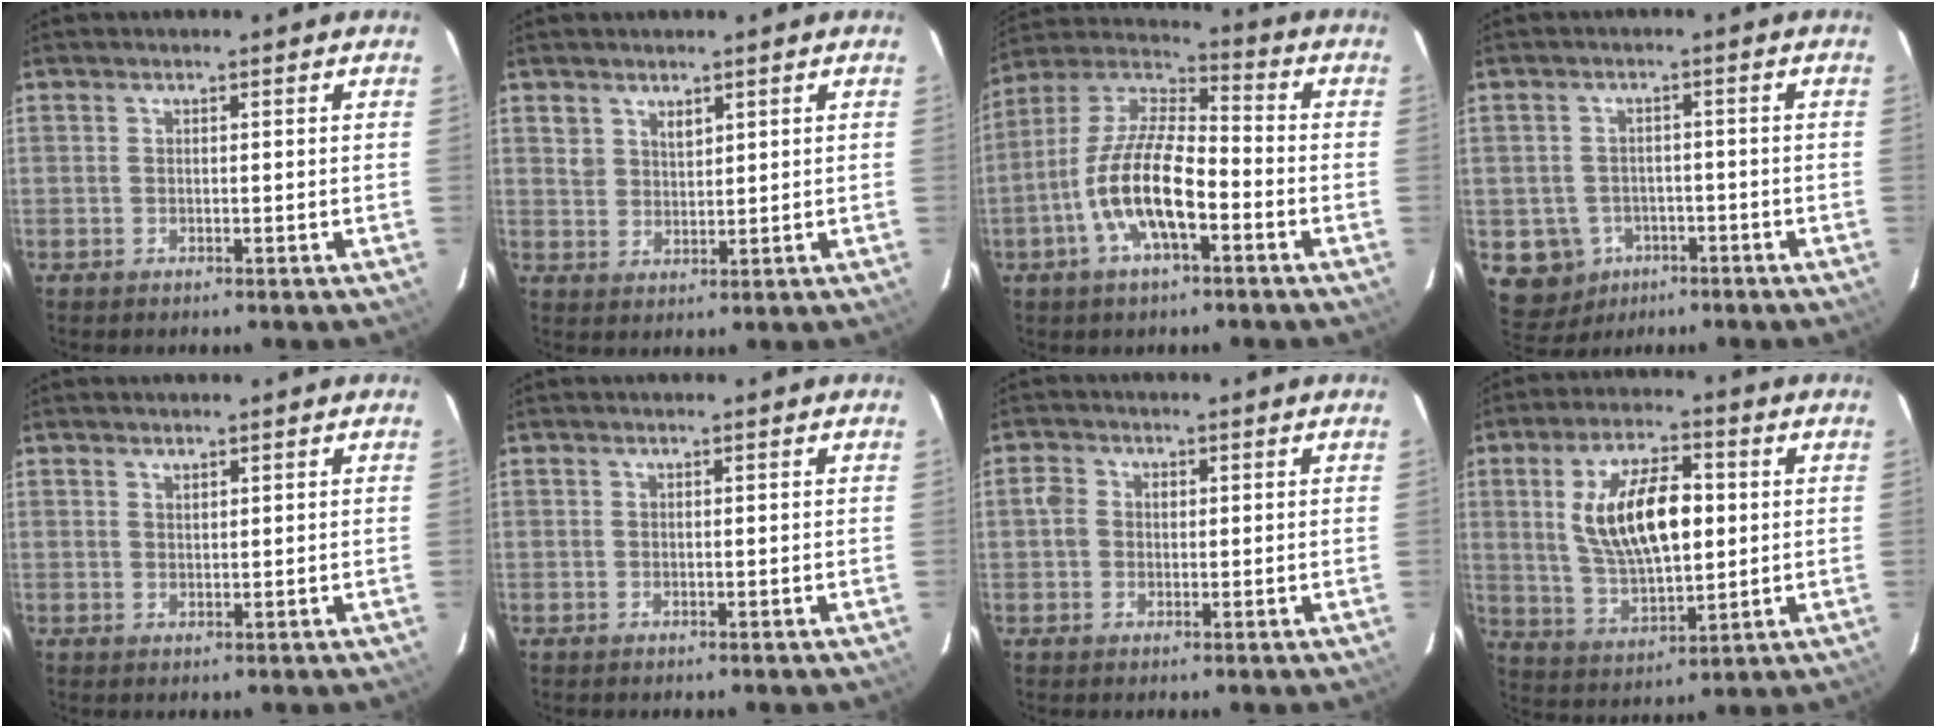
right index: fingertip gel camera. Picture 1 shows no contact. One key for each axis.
{"total": 3.4, "fx": 2.3, "fy": 2.2, "fz": 1.1, "tx": -0.014, "ty": 0.003, "tz": 0.045}
{"total": 14.5, "fx": -5.3, "fy": 5.0, "fz": 12.5, "tx": -0.256, "ty": -0.001, "tz": -0.104}
{"total": 8.0, "fx": -3.4, "fy": 7.1, "fz": 1.6, "tx": -0.060, "ty": 0.013, "tz": -0.038}
{"total": 1.0, "fx": 0.9, "fy": 0.5, "fz": 0.3, "tx": -0.002, "ty": -0.001, "tz": 0.016}
{"total": 0.0}
{"total": 3.0, "fx": 0.0, "fy": 2.7, "fz": 1.2, "tx": -0.022, "ty": 0.009, "tz": -0.004}
{"total": 15.3, "fx": 2.4, "fy": 6.9, "fz": 13.4, "tx": -0.249, "ty": 0.006, "tz": 0.055}